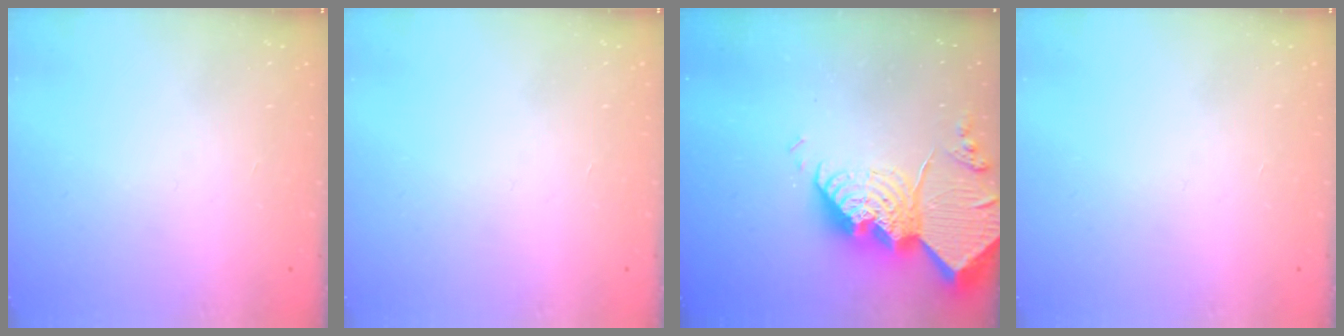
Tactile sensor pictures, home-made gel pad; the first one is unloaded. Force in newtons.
{"total": 0.0}
{"total": 23.2, "press": 23.2, "slide": 1.9}
{"total": 0.0}